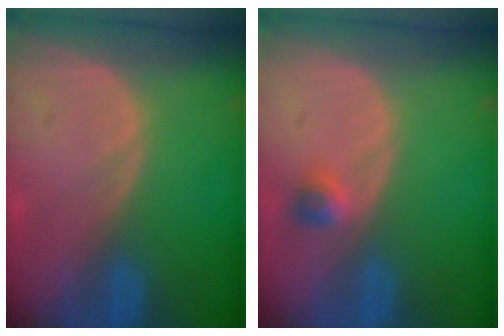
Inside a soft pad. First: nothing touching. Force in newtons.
{"total": 2.4, "press": 2.0, "slide": 1.2}